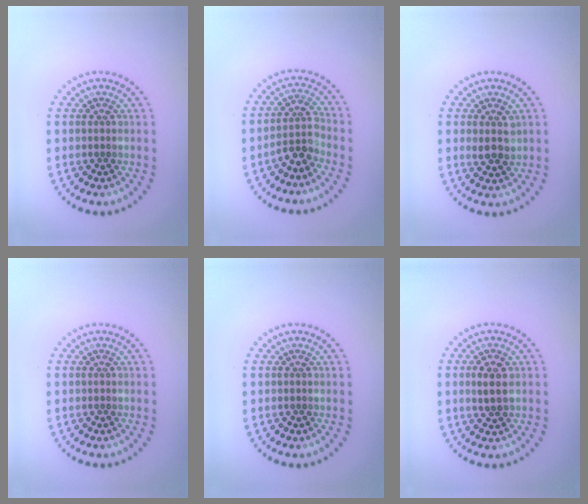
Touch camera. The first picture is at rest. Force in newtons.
{"total": 2.7, "press": 2.0, "slide": 1.8}
{"total": 2.0, "press": 1.8, "slide": 0.7}
{"total": 0.0}
{"total": 0.0}
{"total": 2.3, "press": 2.2, "slide": 0.3}